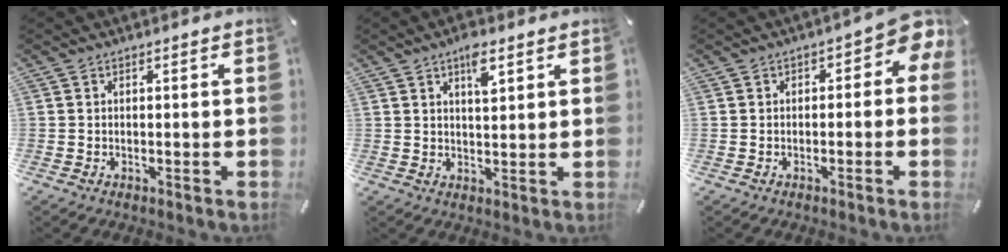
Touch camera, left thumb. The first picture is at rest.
{"total": 5.2, "force": [3.0, 2.1, 3.7], "torque": [-0.055, -0.006, 0.048]}
{"total": 4.8, "force": [0.2, 2.8, 3.8], "torque": [-0.049, 0.001, -0.003]}